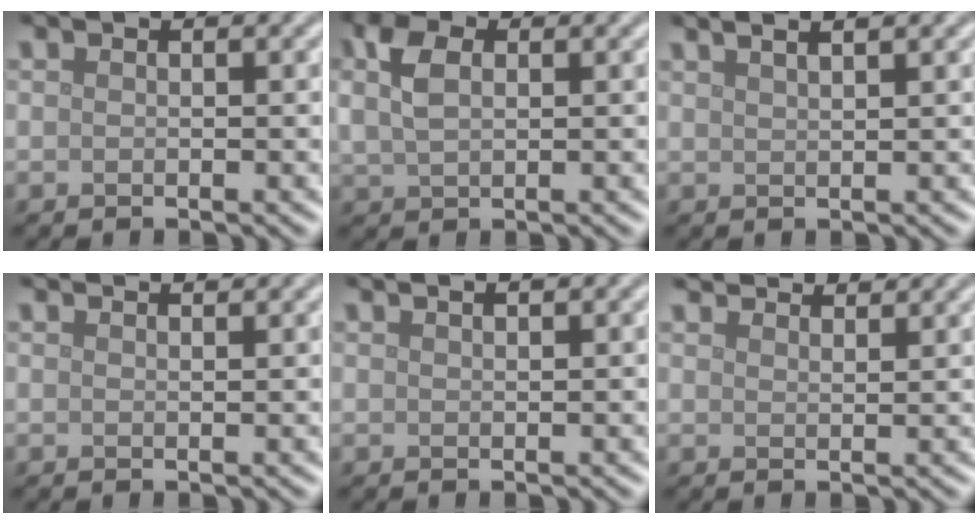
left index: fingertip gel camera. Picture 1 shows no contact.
{"total": 3.8, "force": [1.3, 2.3, 2.7], "torque": [-0.065, 0.006, 0.023]}
{"total": 4.0, "force": [2.6, 1.7, 2.6], "torque": [-0.012, 0.033, 0.002]}
{"total": 2.4, "force": [2.1, 0.5, 0.9], "torque": [-0.003, 0.003, 0.012]}
{"total": 1.7, "force": [1.3, 0.6, 1.0], "torque": [-0.002, -0.001, 0.001]}
{"total": 5.0, "force": [4.7, 0.7, 1.5], "torque": [-0.023, 0.006, 0.057]}